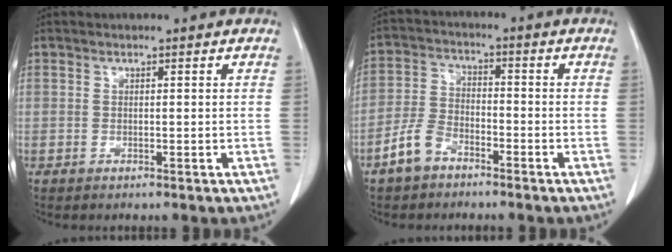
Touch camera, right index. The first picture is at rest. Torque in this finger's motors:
{"motor_torque": [-0.04, -0.11, 0.07, -0.06]}